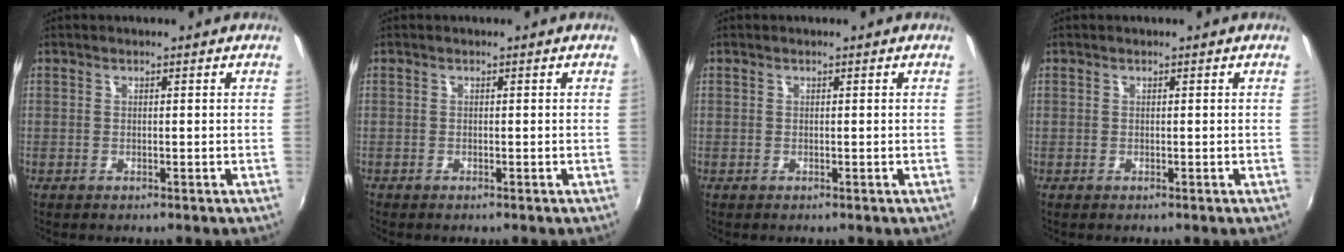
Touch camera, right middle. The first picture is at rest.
{"total": 0.0}
{"total": 0.0}
{"total": 0.0}